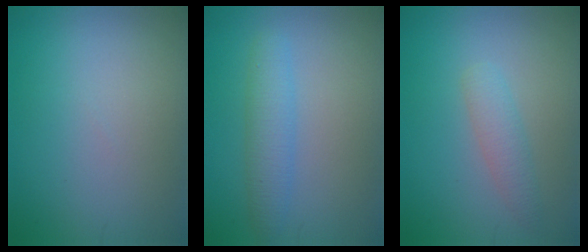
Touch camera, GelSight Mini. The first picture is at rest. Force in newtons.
{"total": 2.7, "press": 2.7, "slide": 0.2}
{"total": 1.9, "press": 1.9, "slide": 0.1}